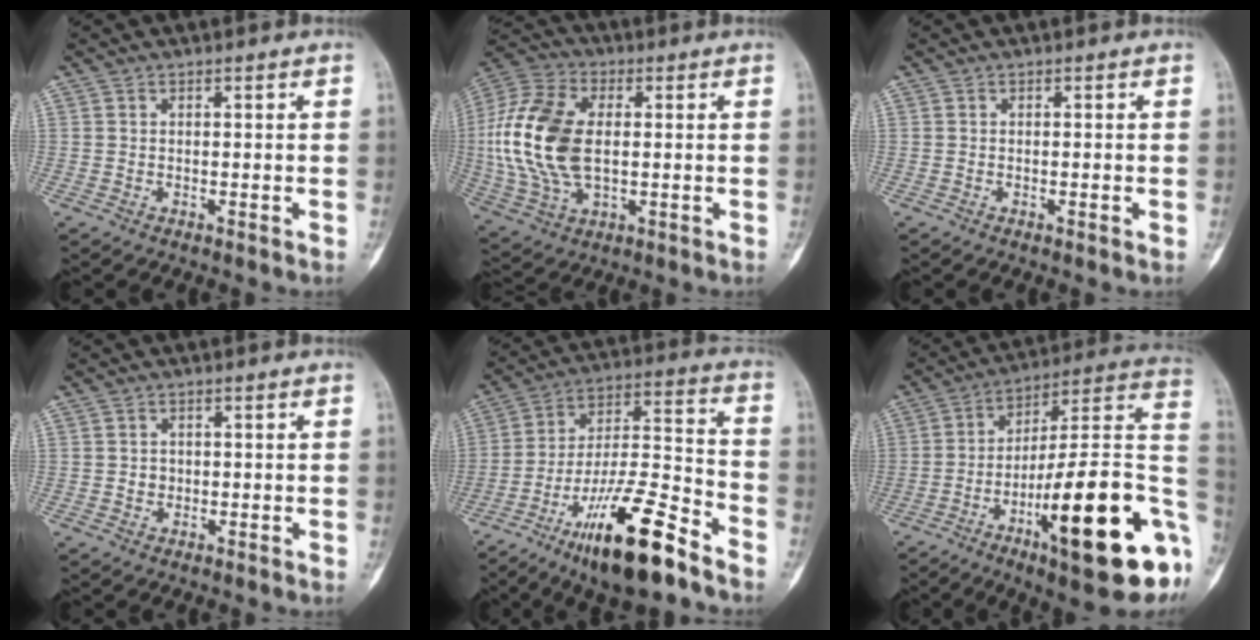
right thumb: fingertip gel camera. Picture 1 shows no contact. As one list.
[{"total": 18.5, "force": [0.7, 11.0, 14.9], "torque": [-0.323, 0.007, 0.015]}, {"total": 0.8, "force": [-0.2, 0.2, 0.8], "torque": [-0.013, -0.002, -0.002]}, {"total": 1.5, "force": [-0.1, 1.4, 0.6], "torque": [-0.004, 0.004, 0.000]}, {"total": 21.0, "force": [-13.2, 5.2, 15.5], "torque": [-0.286, 0.074, -0.227]}, {"total": 28.0, "force": [-9.0, 6.8, 25.6], "torque": [-0.321, 0.032, -0.134]}]